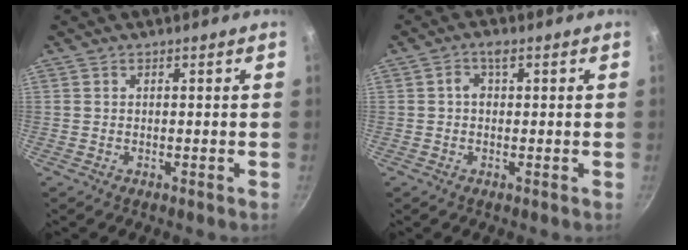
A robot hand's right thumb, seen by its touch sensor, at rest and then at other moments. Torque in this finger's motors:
{"motor_torque": [0.65, 0.04, 0.31, -0.52, -0.05]}